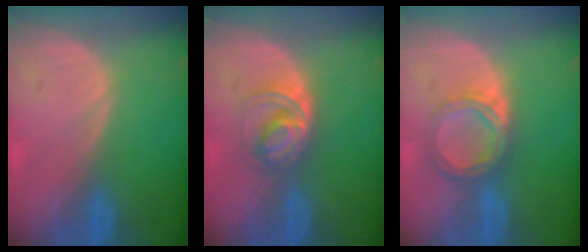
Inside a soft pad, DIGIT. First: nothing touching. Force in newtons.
{"total": 5.1, "press": 5.0, "slide": 1.3}
{"total": 5.2, "press": 5.0, "slide": 1.3}